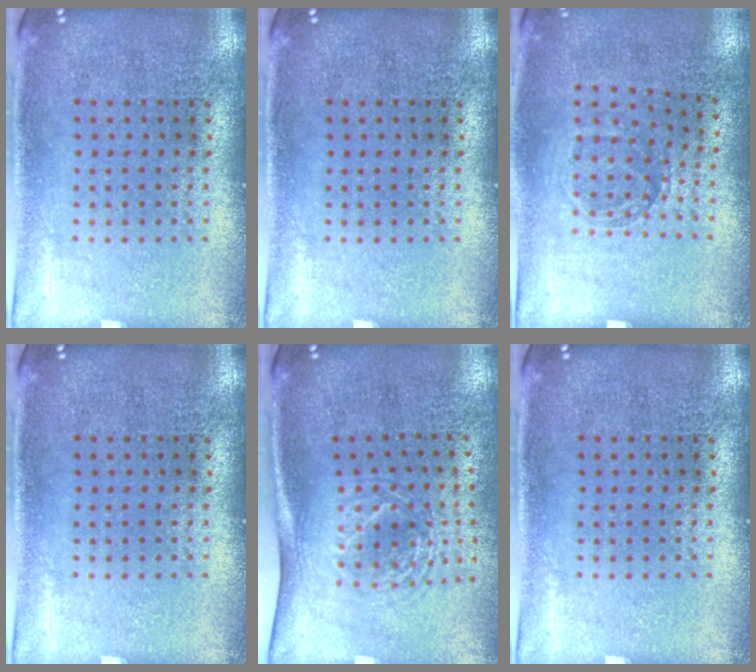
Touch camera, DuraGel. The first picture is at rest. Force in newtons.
{"total": 0.0}
{"total": 0.9, "press": 0.8, "slide": 0.5}
{"total": 0.0}
{"total": 1.7, "press": 1.3, "slide": 1.2}
{"total": 0.0}